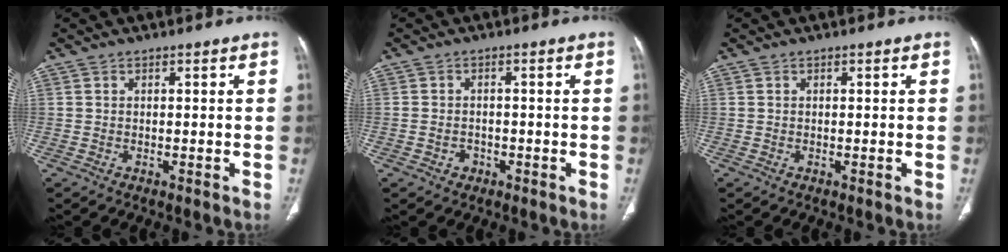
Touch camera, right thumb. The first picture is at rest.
{"total": 2.1, "force": [-0.9, 1.8, 0.6], "torque": [-0.005, 0.013, -0.010]}
{"total": 0.0}